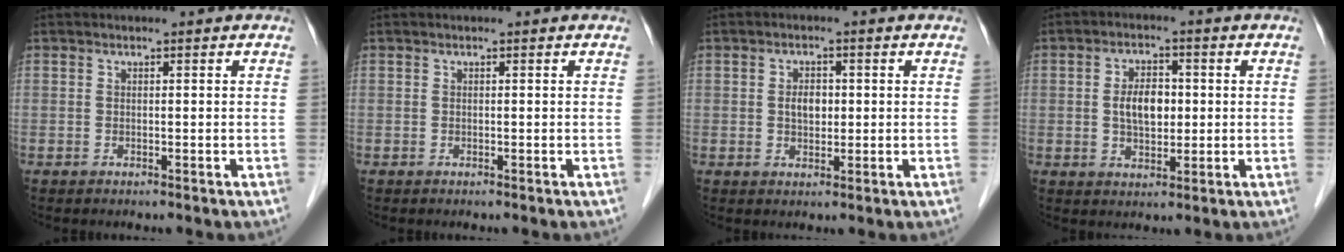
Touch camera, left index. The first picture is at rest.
{"total": 0.0}
{"total": 2.7, "force": [-0.1, 1.8, 2.1], "torque": [-0.038, -0.002, 0.002]}
{"total": 5.3, "force": [0.0, 3.0, 4.4], "torque": [-0.088, 0.002, 0.003]}